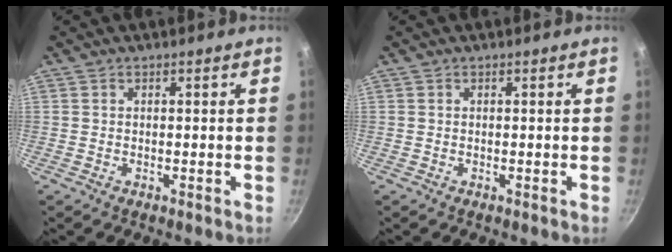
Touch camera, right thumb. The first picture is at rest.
{"total": 0.0}